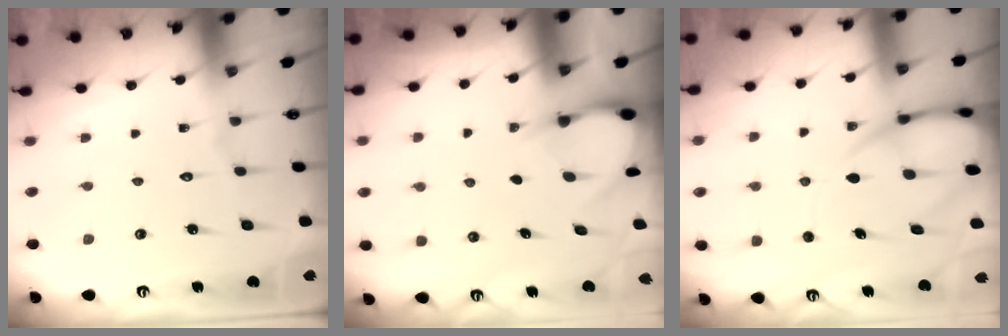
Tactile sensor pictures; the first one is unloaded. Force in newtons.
{"total": 3.0, "press": 2.9, "slide": 0.2}
{"total": 11.1, "press": 11.0, "slide": 1.2}